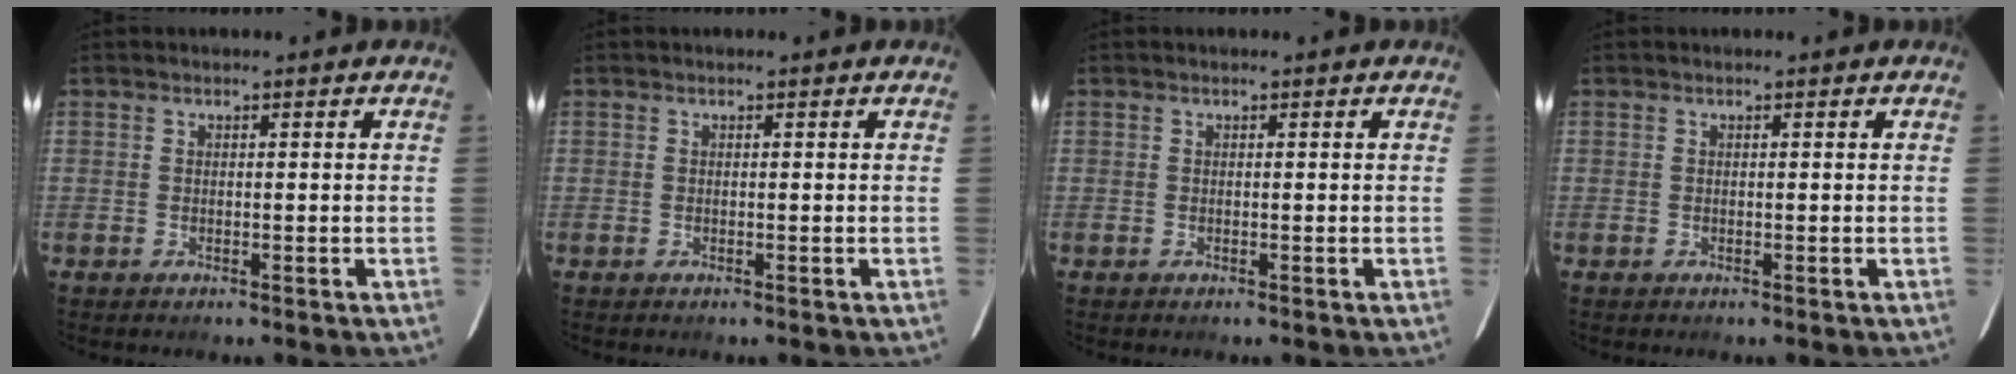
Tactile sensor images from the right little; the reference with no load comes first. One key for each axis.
{"total": 0.0}
{"total": 0.0}
{"total": 0.0}